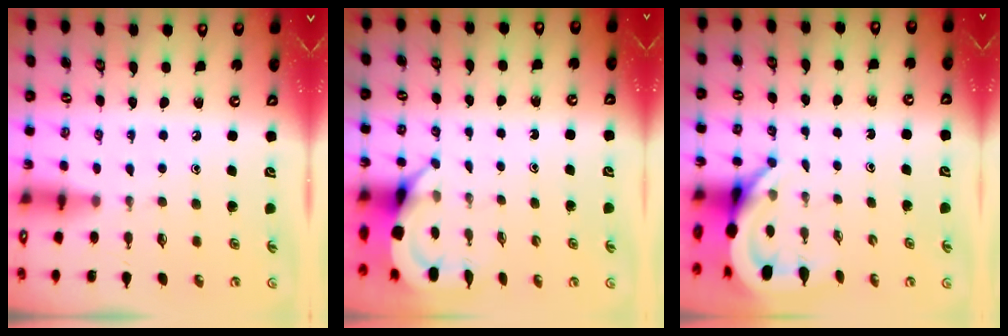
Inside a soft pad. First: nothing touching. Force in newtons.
{"total": 3.9, "press": 3.9, "slide": 0.1}
{"total": 6.6, "press": 6.6, "slide": 0.6}